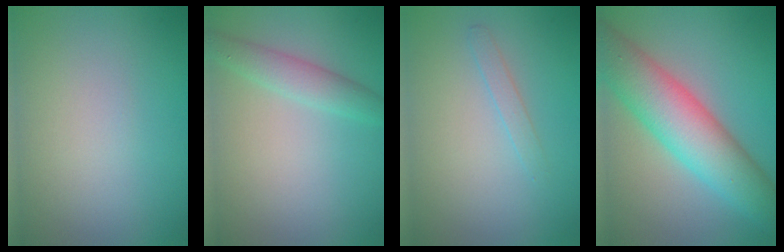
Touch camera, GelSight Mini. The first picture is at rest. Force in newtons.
{"total": 2.5, "press": 2.5, "slide": 0.0}
{"total": 1.0, "press": 1.0, "slide": 0.1}
{"total": 9.3, "press": 9.3, "slide": 0.3}